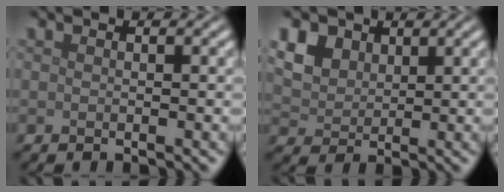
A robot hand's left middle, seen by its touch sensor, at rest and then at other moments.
{"total": 6.6, "force": [3.4, 4.7, 3.1], "torque": [-0.105, 0.016, 0.065]}